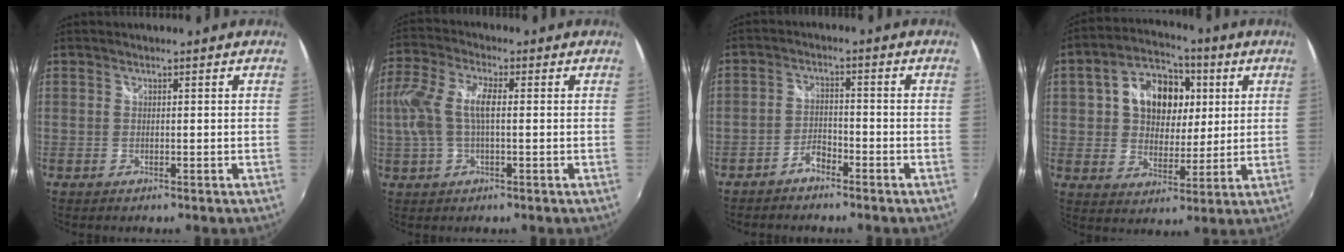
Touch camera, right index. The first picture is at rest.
{"total": 9.2, "force": [0.3, 3.7, 8.4], "torque": [-0.180, 0.010, 0.009]}
{"total": 3.3, "force": [-2.8, 1.2, 1.4], "torque": [-0.037, 0.010, -0.051]}
{"total": 14.8, "force": [3.6, 10.7, 9.5], "torque": [-0.192, 0.038, 0.064]}